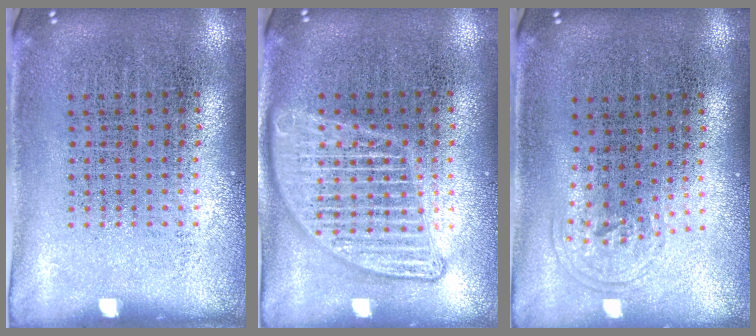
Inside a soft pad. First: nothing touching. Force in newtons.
{"total": 2.9, "press": 2.9, "slide": 0.3}
{"total": 0.8, "press": 0.6, "slide": 0.6}